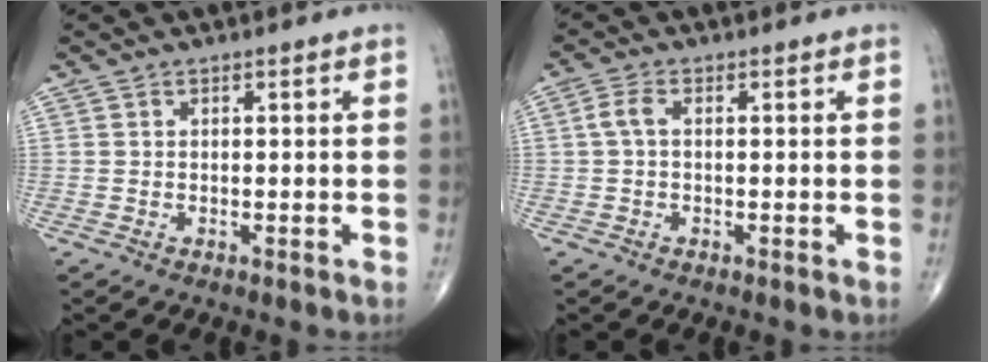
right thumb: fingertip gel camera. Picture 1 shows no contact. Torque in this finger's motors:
{"motor_torque": [-0.07, 0.07, 0.27, -0.06, 0.00]}